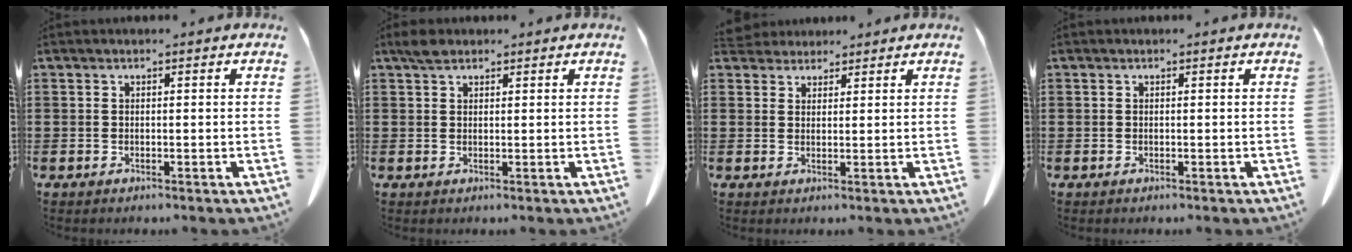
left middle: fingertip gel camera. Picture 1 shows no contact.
{"total": 2.0, "force": [1.6, 0.9, 0.8], "torque": [-0.021, 0.002, 0.031]}
{"total": 2.7, "force": [2.6, 0.7, 0.2], "torque": [-0.012, -0.003, 0.051]}
{"total": 0.0}